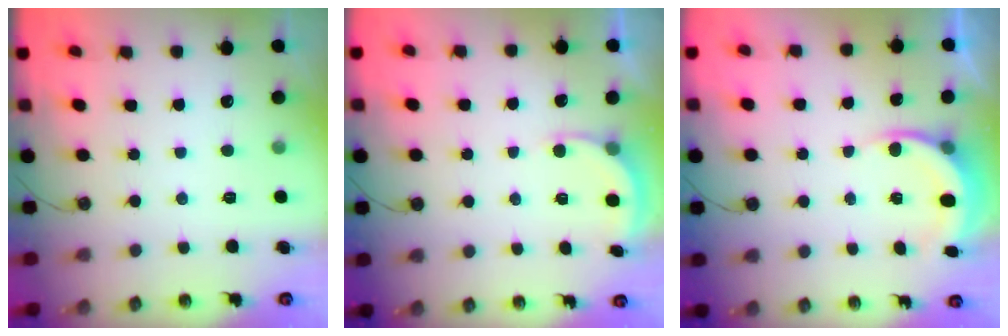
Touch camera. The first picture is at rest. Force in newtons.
{"total": 2.4, "press": 2.2, "slide": 0.9}
{"total": 6.2, "press": 6.1, "slide": 1.3}